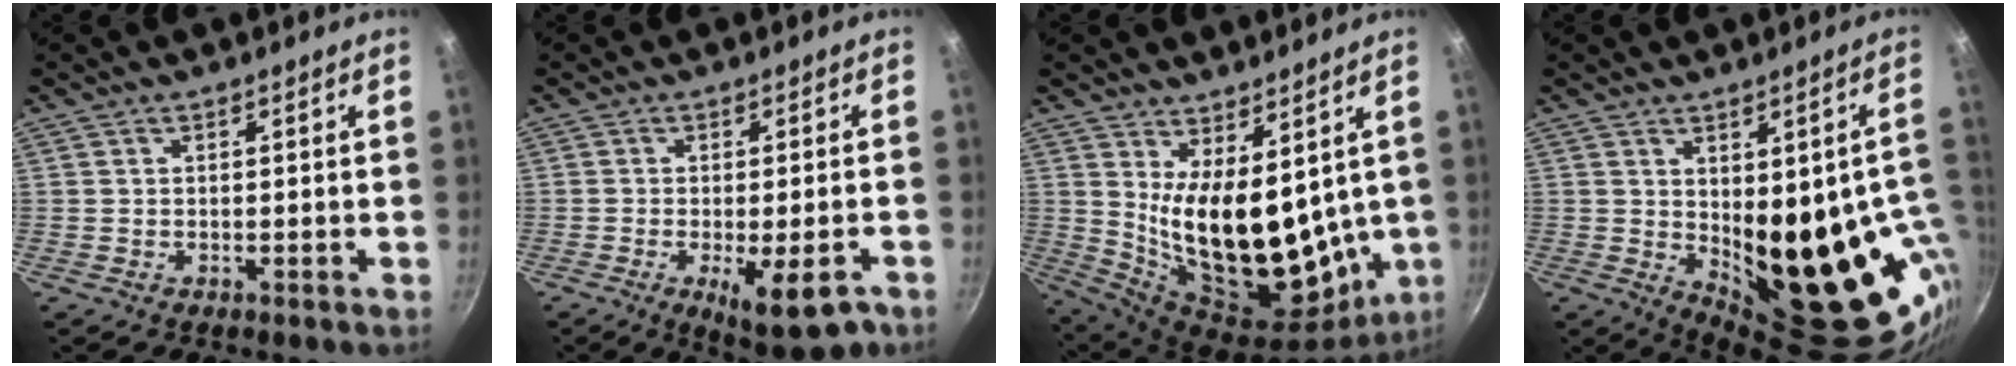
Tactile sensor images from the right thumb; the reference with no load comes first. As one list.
[{"total": 10.4, "force": [-4.6, 3.3, 8.7], "torque": [-0.103, 0.005, -0.056]}, {"total": 20.7, "force": [4.4, 10.1, 17.5], "torque": [-0.253, -0.072, 0.105]}, {"total": 22.7, "force": [-1.2, 10.5, 20.1], "torque": [-0.208, -0.031, 0.015]}]